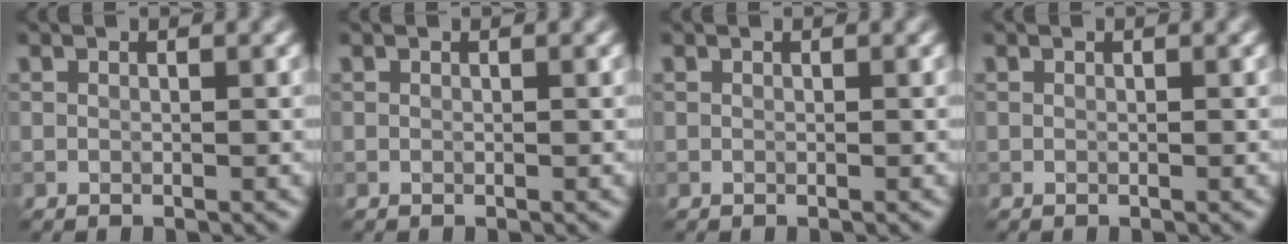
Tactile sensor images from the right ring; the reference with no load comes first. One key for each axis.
{"total": 0.0}
{"total": 0.0}
{"total": 0.0}